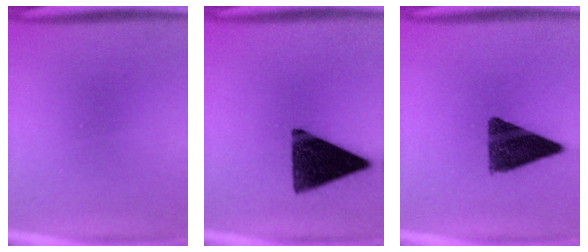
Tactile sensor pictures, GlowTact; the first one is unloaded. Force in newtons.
{"total": 14.4}
{"total": 10.9}